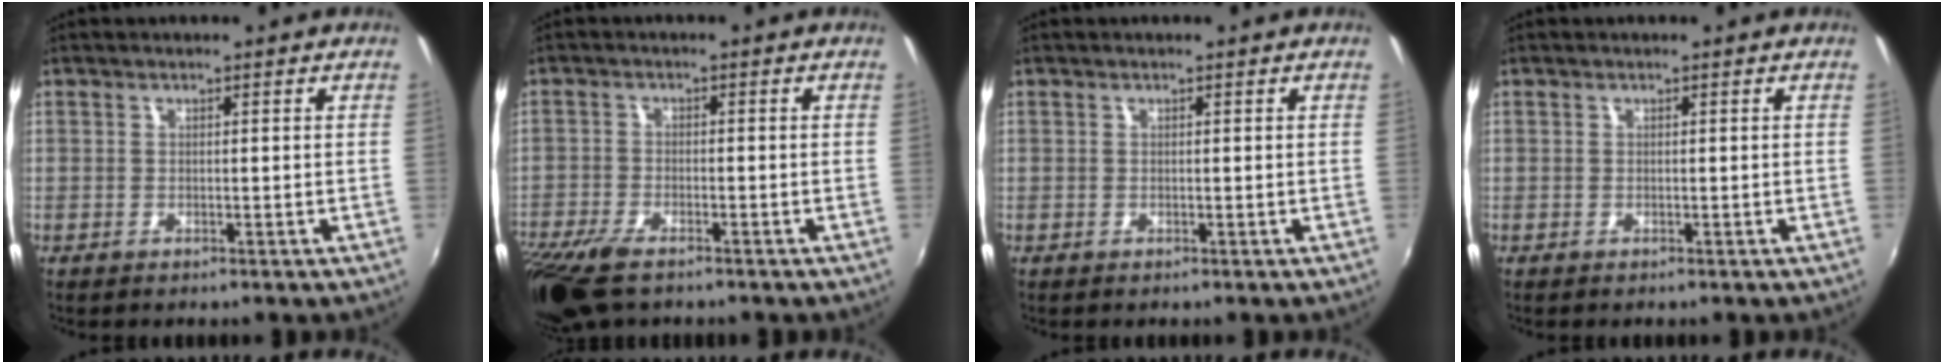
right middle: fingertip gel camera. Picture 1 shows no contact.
{"total": 10.8, "force": [-7.8, 3.7, 6.4], "torque": [-0.160, -0.044, -0.148]}
{"total": 0.0}
{"total": 0.0}